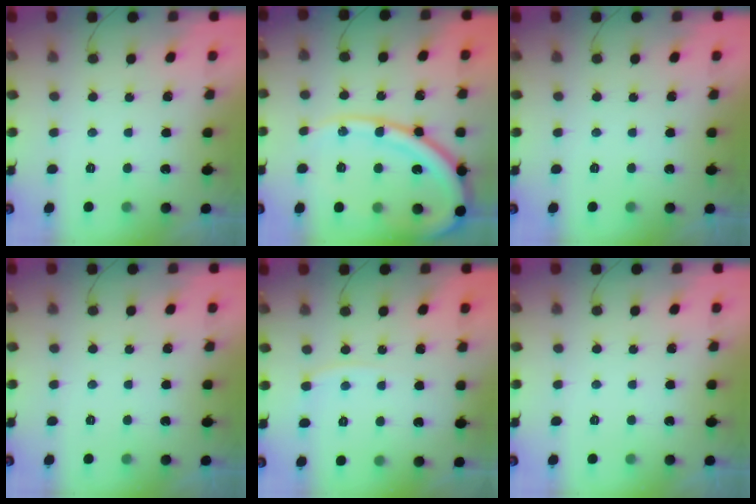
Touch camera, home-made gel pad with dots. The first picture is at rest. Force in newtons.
{"total": 17.8, "press": 17.7, "slide": 2.3}
{"total": 0.0}
{"total": 0.0}
{"total": 4.8, "press": 4.8, "slide": 0.4}
{"total": 0.0}